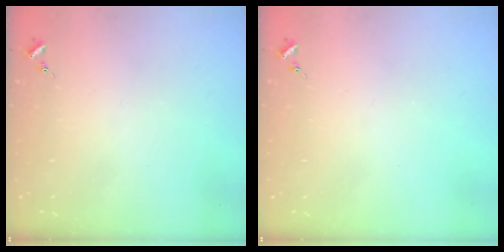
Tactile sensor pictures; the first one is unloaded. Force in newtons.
{"total": 0.0}